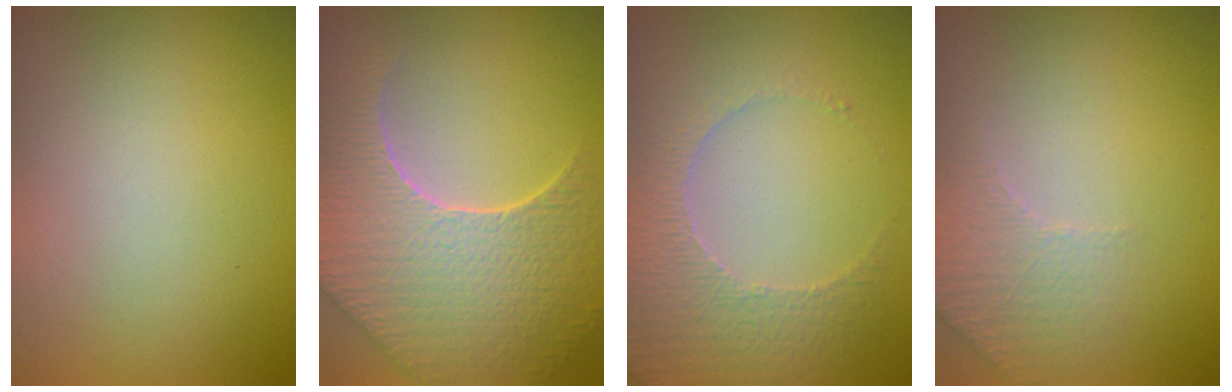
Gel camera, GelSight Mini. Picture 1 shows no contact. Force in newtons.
{"total": 9.0, "press": 6.4, "slide": 6.4}
{"total": 4.7, "press": 3.5, "slide": 3.1}
{"total": 2.8, "press": 2.7, "slide": 0.8}